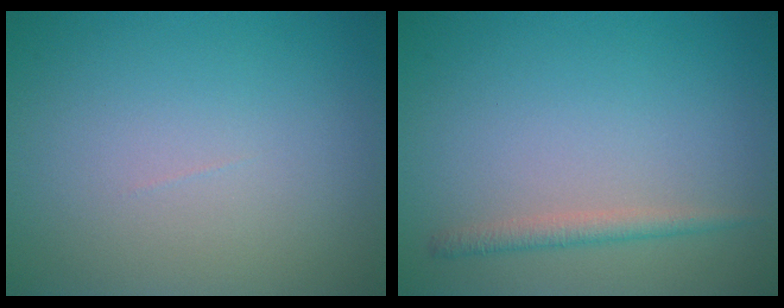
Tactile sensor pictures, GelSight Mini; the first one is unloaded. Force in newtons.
{"total": 1.6, "press": 1.6, "slide": 0.0}